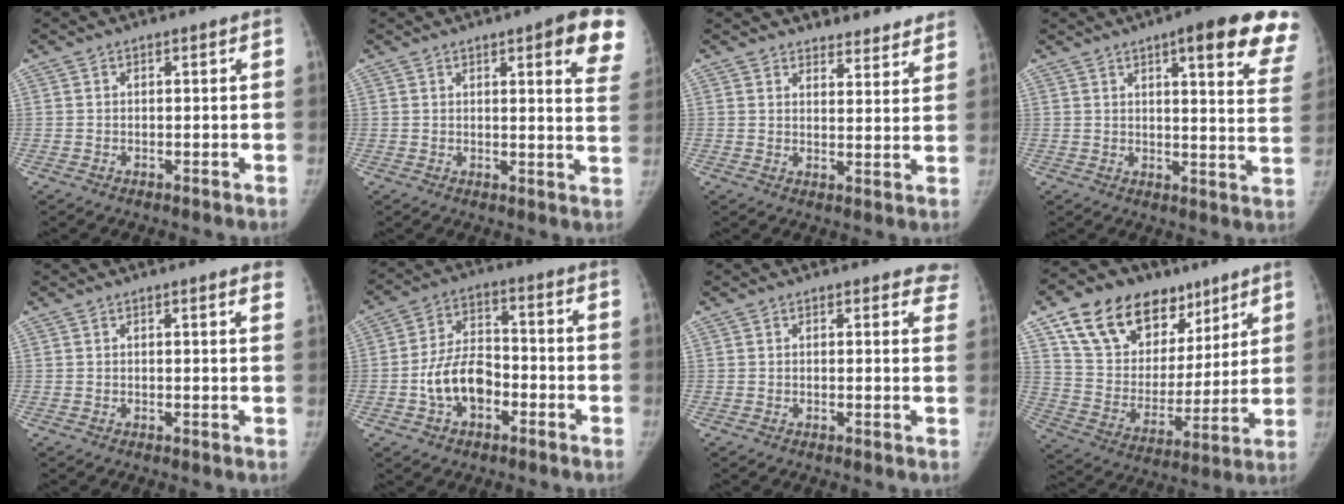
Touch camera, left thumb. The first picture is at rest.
{"total": 11.7, "force": [6.6, 2.6, 9.2], "torque": [-0.081, -0.029, 0.067]}
{"total": 9.4, "force": [8.7, 3.4, 1.4], "torque": [0.032, -0.046, 0.094]}
{"total": 19.2, "force": [11.8, 4.1, 14.6], "torque": [-0.154, -0.036, 0.128]}
{"total": 2.6, "force": [2.0, 0.4, 1.7], "torque": [-0.013, -0.002, 0.014]}
{"total": 10.3, "force": [-3.4, 6.6, 7.1], "torque": [-0.113, 0.033, -0.066]}
{"total": 4.4, "force": [3.9, 2.0, 0.5], "torque": [0.036, -0.017, 0.017]}
{"total": 23.4, "force": [13.8, 14.7, 11.8], "torque": [-0.159, -0.023, 0.244]}